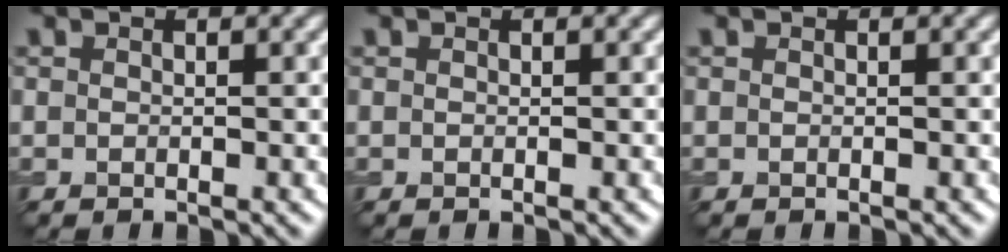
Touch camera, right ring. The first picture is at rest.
{"total": 0.0}
{"total": 0.0}